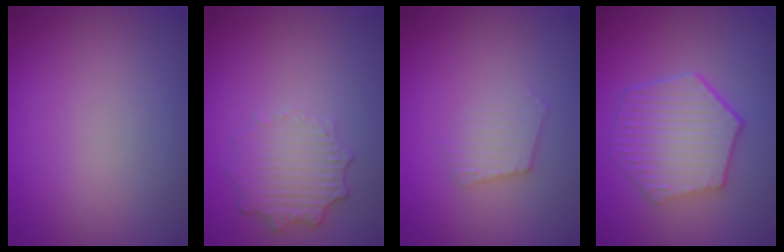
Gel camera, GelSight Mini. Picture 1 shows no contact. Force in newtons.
{"total": 2.9, "press": 2.4, "slide": 1.6}
{"total": 2.1, "press": 2.0, "slide": 0.4}
{"total": 6.4, "press": 4.9, "slide": 4.2}